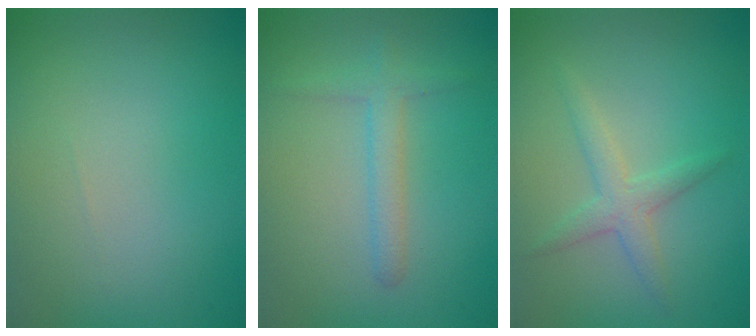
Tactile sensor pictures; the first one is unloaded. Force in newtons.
{"total": 2.0, "press": 2.0, "slide": 0.1}
{"total": 2.2, "press": 2.2, "slide": 0.1}